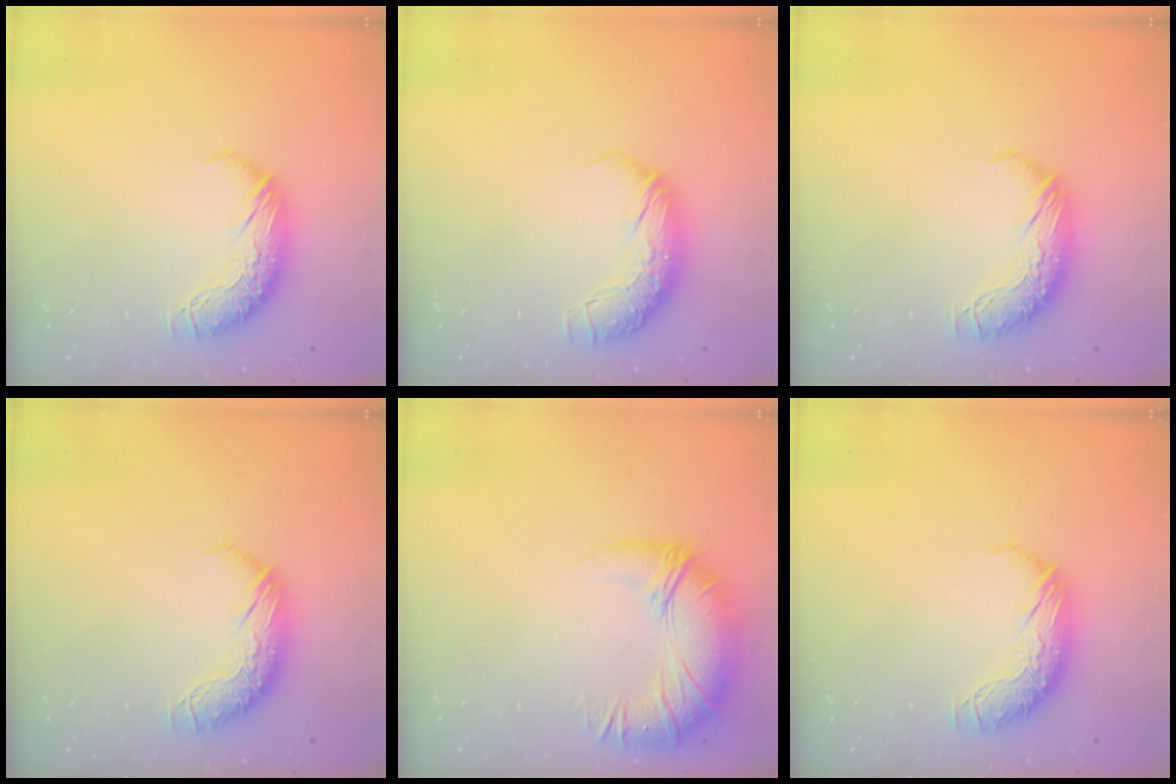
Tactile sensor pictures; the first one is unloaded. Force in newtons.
{"total": 2.5, "press": 1.3, "slide": 2.2}
{"total": 0.0}
{"total": 0.0}
{"total": 2.7, "press": 0.8, "slide": 2.6}
{"total": 0.0}